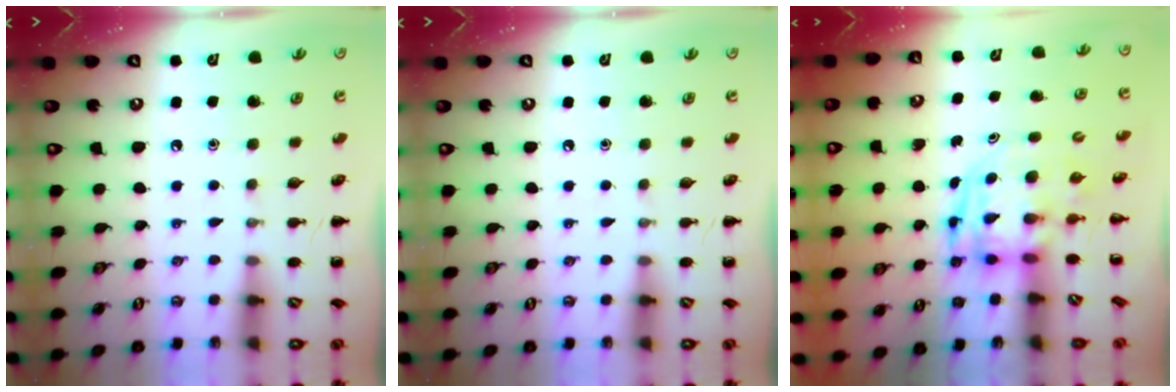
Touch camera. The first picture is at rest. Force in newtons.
{"total": 0.0}
{"total": 3.2, "press": 3.1, "slide": 0.7}